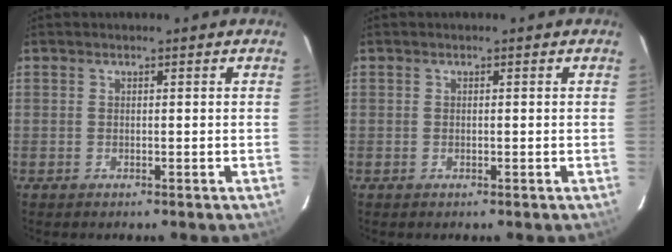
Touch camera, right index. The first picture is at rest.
{"total": 0.0}